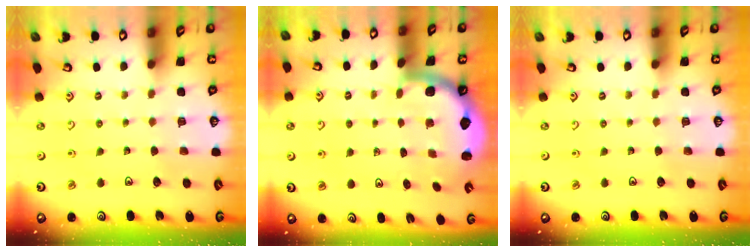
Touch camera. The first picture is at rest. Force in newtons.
{"total": 1.7, "press": 1.7, "slide": 0.2}
{"total": 0.0}